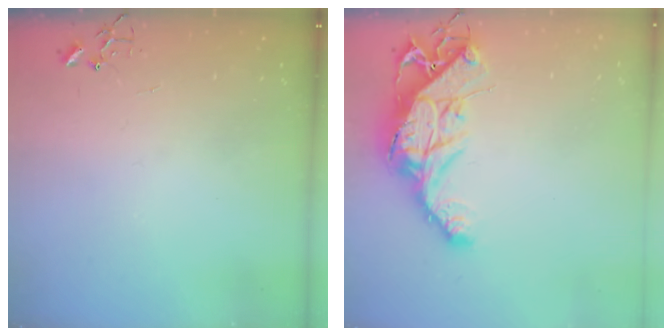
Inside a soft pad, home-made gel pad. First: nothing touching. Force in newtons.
{"total": 16.1, "press": 16.0, "slide": 1.6}